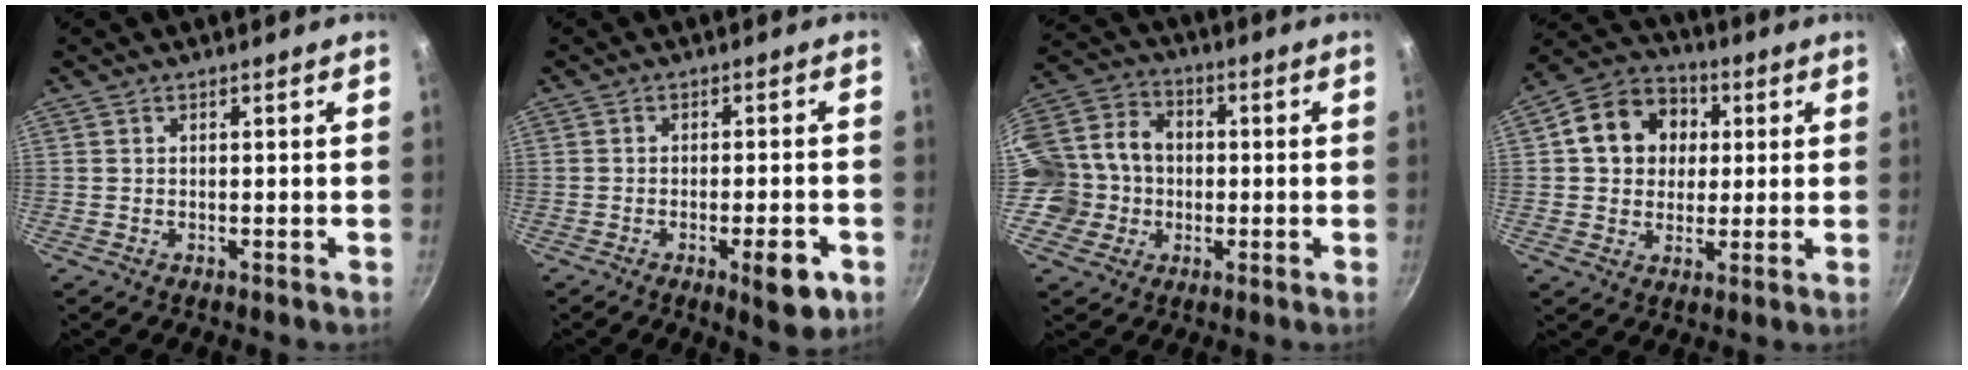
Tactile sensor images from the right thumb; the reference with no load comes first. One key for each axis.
{"total": 7.3, "fx": -3.0, "fy": 2.2, "fz": 6.3, "tx": -0.072, "ty": 0.012, "tz": -0.036}
{"total": 12.7, "fx": -1.4, "fy": 11.4, "fz": 5.6, "tx": -0.084, "ty": 0.030, "tz": -0.038}
{"total": 12.6, "fx": 2.6, "fy": 10.6, "fz": 6.3, "tx": -0.082, "ty": 0.015, "tz": 0.030}